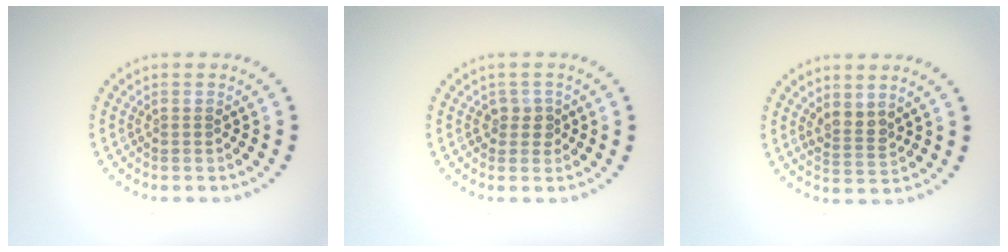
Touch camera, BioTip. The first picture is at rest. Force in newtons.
{"total": 1.5, "press": 1.3, "slide": 0.8}
{"total": 2.1, "press": 1.7, "slide": 1.2}